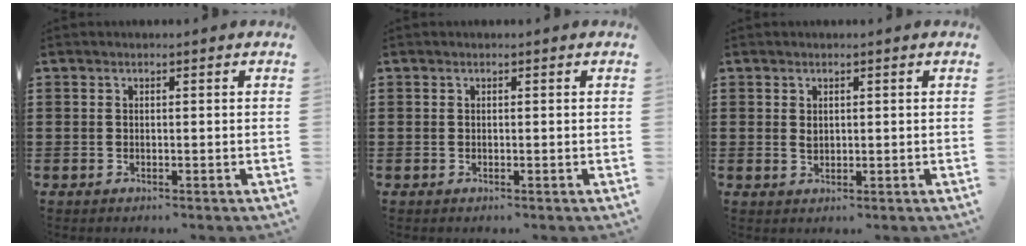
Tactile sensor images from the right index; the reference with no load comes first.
{"total": 0.0}
{"total": 1.1, "force": [0.5, 0.7, 0.7], "torque": [-0.016, 0.002, 0.009]}